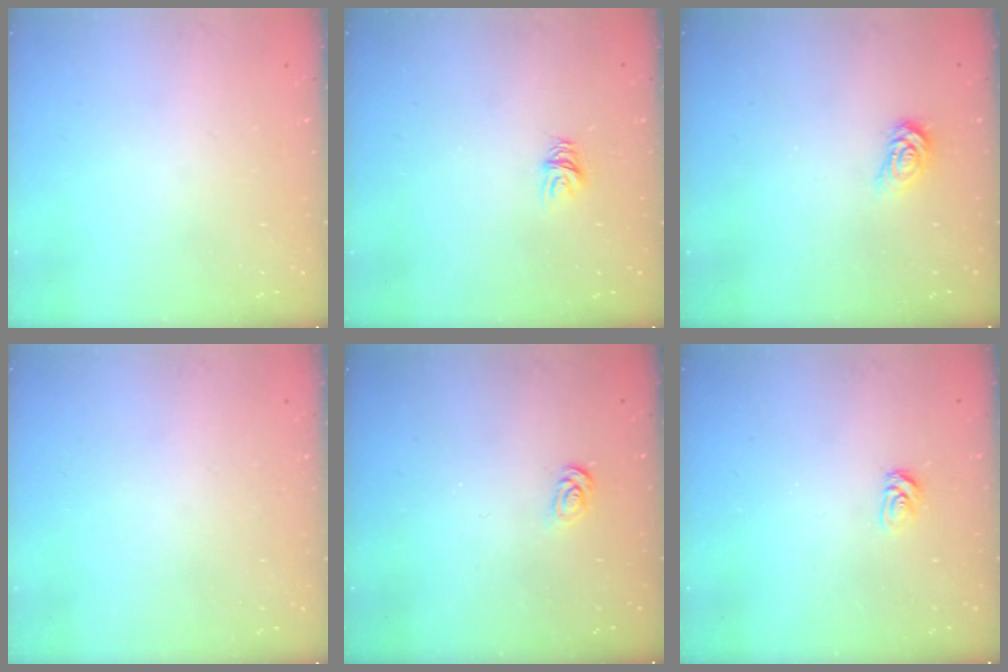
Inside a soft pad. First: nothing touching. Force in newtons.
{"total": 6.1, "press": 6.1, "slide": 0.3}
{"total": 4.0, "press": 3.9, "slide": 0.2}
{"total": 0.0}
{"total": 2.7, "press": 2.7, "slide": 0.3}
{"total": 3.4, "press": 3.4, "slide": 0.4}